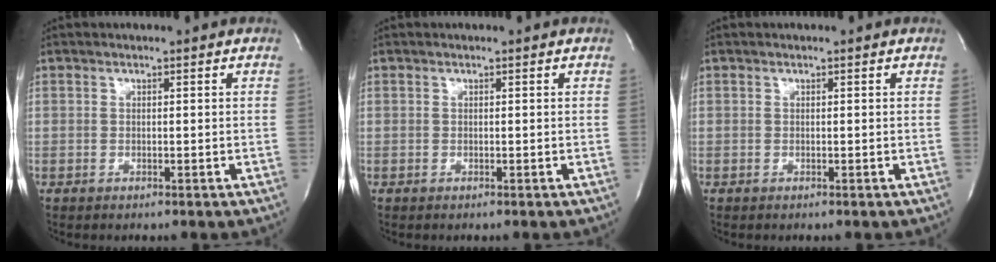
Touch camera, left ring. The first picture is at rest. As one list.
[{"total": 0.0}, {"total": 0.0}]